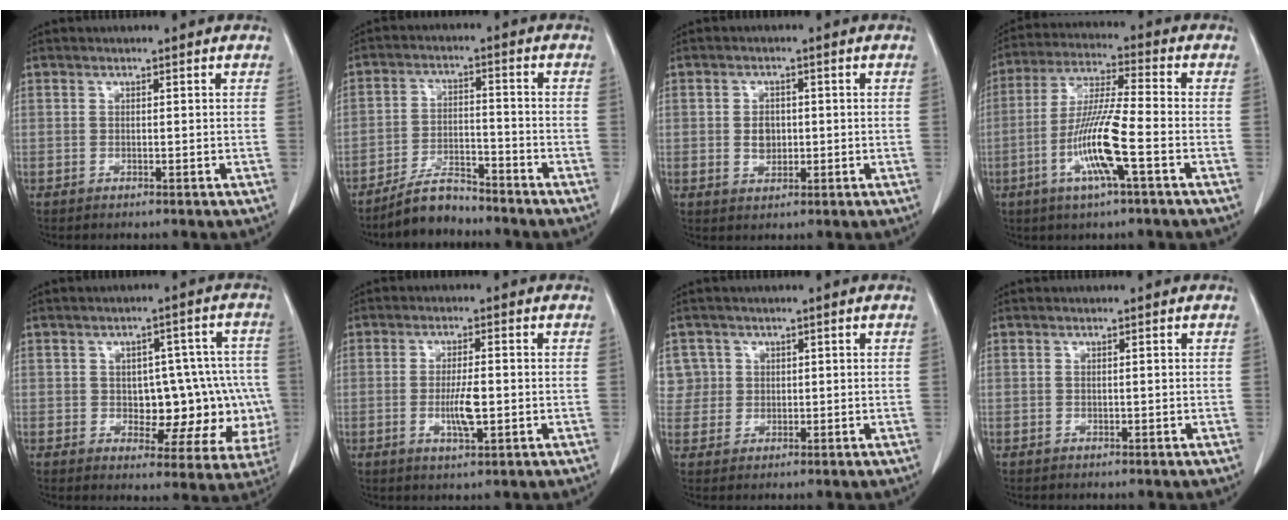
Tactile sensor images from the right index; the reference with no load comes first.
{"total": 5.9, "force": [-5.4, 1.6, 1.6], "torque": [-0.029, -0.005, -0.098]}
{"total": 2.9, "force": [-0.1, 2.3, 1.8], "torque": [-0.030, 0.003, 0.004]}
{"total": 11.6, "force": [-3.9, 0.3, 10.9], "torque": [-0.220, -0.007, -0.079]}
{"total": 13.5, "force": [-1.5, 7.1, 11.4], "torque": [-0.122, 0.027, -0.003]}
{"total": 5.1, "force": [-0.9, 1.0, 4.9], "torque": [-0.094, -0.007, -0.014]}
{"total": 4.4, "force": [1.4, 4.2, -0.3], "torque": [0.025, 0.011, 0.028]}
{"total": 0.0}